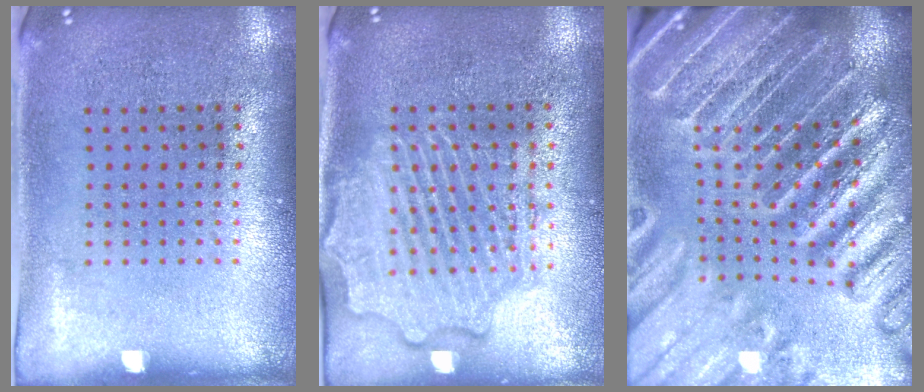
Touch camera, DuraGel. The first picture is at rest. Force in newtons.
{"total": 2.5, "press": 2.4, "slide": 0.3}
{"total": 5.1, "press": 4.5, "slide": 2.4}